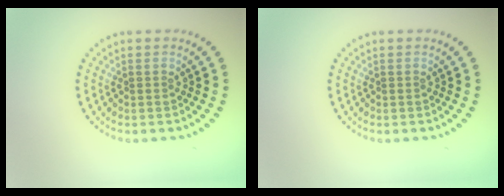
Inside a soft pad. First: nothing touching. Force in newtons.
{"total": 0.0}